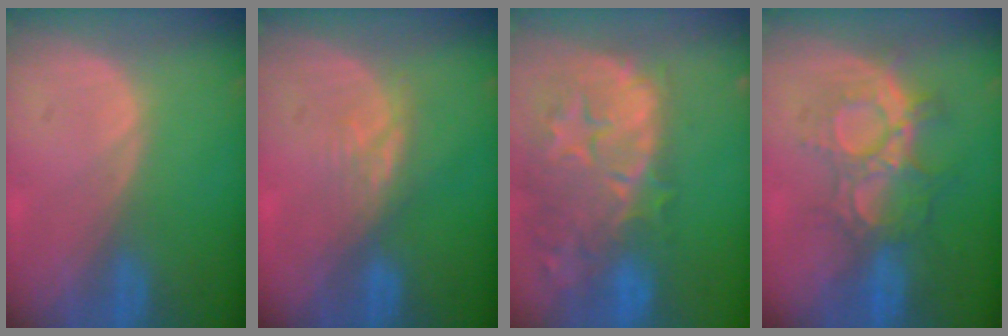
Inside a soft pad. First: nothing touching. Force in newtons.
{"total": 3.3, "press": 3.2, "slide": 0.5}
{"total": 14.8, "press": 11.8, "slide": 9.0}
{"total": 8.8, "press": 8.5, "slide": 2.3}